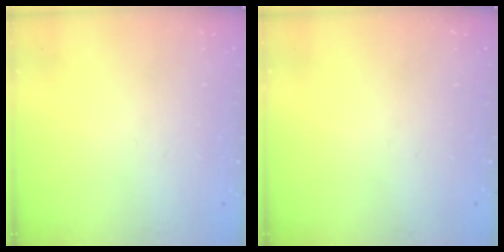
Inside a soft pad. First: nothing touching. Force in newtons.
{"total": 0.0}